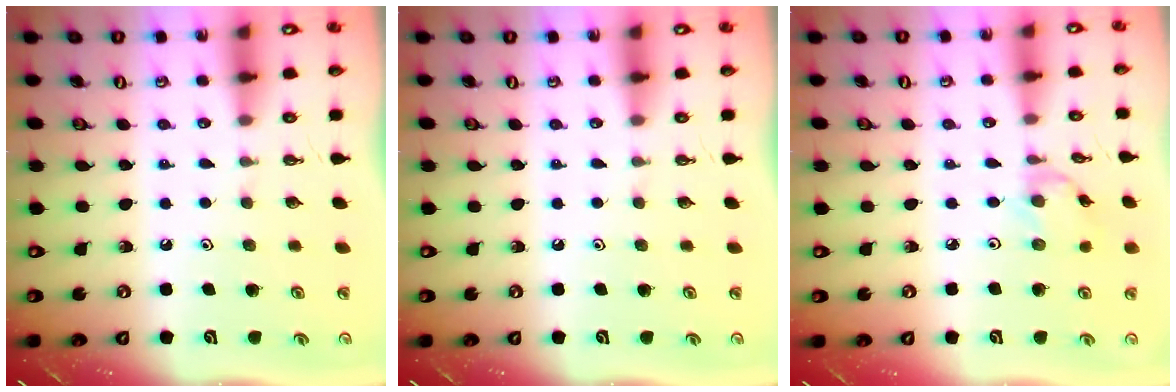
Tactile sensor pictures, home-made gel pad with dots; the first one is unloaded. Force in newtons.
{"total": 0.0}
{"total": 2.0, "press": 2.0, "slide": 0.3}